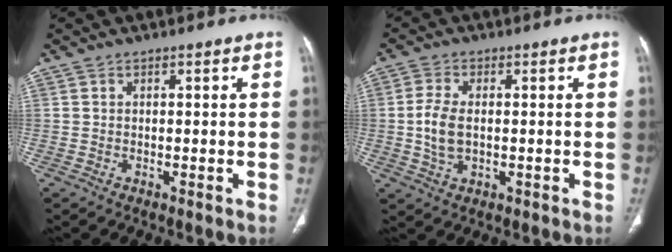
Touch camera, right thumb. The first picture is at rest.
{"total": 6.1, "force": [-0.2, 3.5, 5.0], "torque": [-0.115, -0.001, -0.003]}